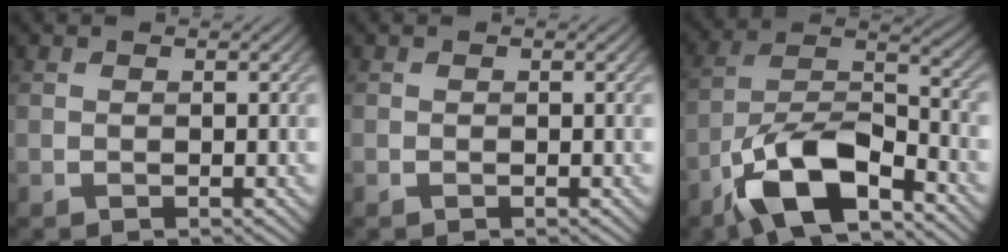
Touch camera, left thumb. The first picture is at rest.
{"total": 0.0}
{"total": 13.1, "force": [-8.2, 5.1, 8.9], "torque": [-0.168, 0.000, -0.172]}